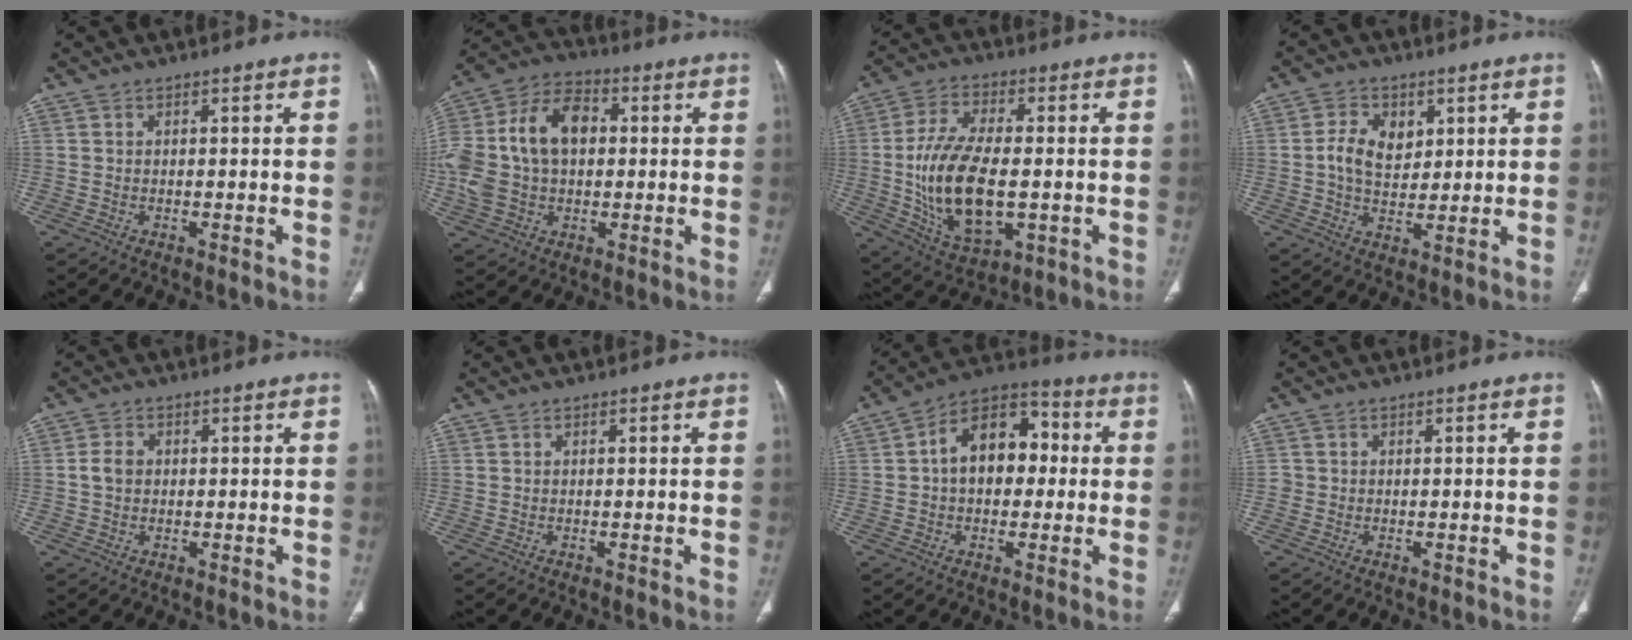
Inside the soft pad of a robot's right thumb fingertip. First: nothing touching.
{"total": 18.9, "force": [1.3, 12.7, 13.9], "torque": [-0.283, 0.030, 0.020]}
{"total": 18.0, "force": [-1.7, 9.3, 15.4], "torque": [-0.287, -0.003, -0.016]}
{"total": 7.7, "force": [1.9, 5.5, 5.1], "torque": [-0.067, -0.009, 0.033]}
{"total": 2.9, "force": [0.1, 2.3, 1.7], "torque": [-0.031, 0.007, 0.000]}
{"total": 0.0}
{"total": 13.6, "force": [1.2, 9.2, 9.9], "torque": [-0.118, 0.037, 0.005]}
{"total": 1.1, "force": [-0.2, 1.1, 0.1], "torque": [0.004, 0.005, -0.006]}